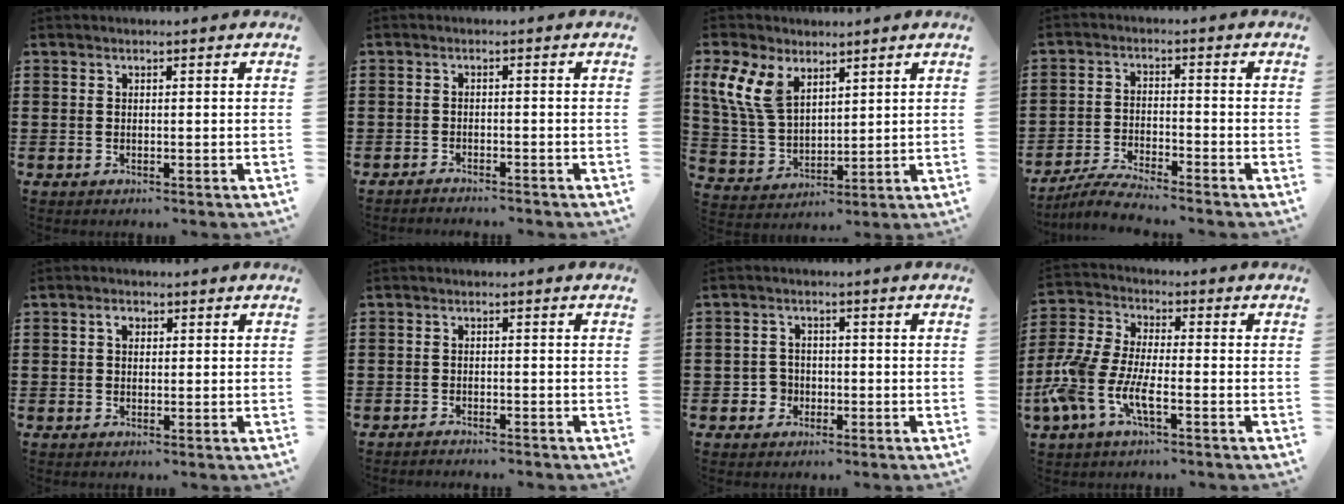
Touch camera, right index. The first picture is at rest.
{"total": 1.5, "force": [-1.5, 0.0, -0.1], "torque": [-0.002, 0.003, -0.033]}
{"total": 9.0, "force": [5.0, 5.3, 5.3], "torque": [-0.153, -0.009, 0.090]}
{"total": 4.5, "force": [-4.3, -0.1, 1.2], "torque": [-0.029, -0.003, -0.085]}
{"total": 1.5, "force": [0.5, 1.0, 1.0], "torque": [-0.021, 0.008, 0.008]}
{"total": 1.3, "force": [-1.3, 0.0, -0.1], "torque": [-0.002, 0.004, -0.028]}
{"total": 2.7, "force": [-1.2, 2.3, 0.7], "torque": [-0.022, 0.002, -0.026]}
{"total": 7.9, "force": [-4.1, 2.5, 6.3], "torque": [-0.185, -0.024, -0.090]}